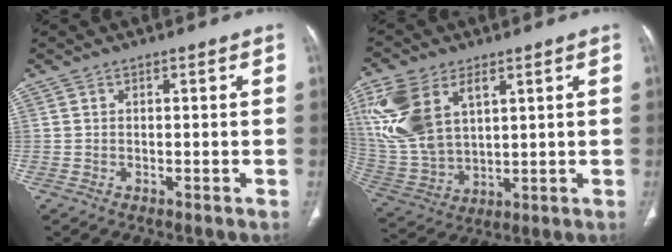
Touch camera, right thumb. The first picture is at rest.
{"total": 16.2, "force": [6.6, 9.6, 11.4], "torque": [-0.243, -0.012, 0.145]}